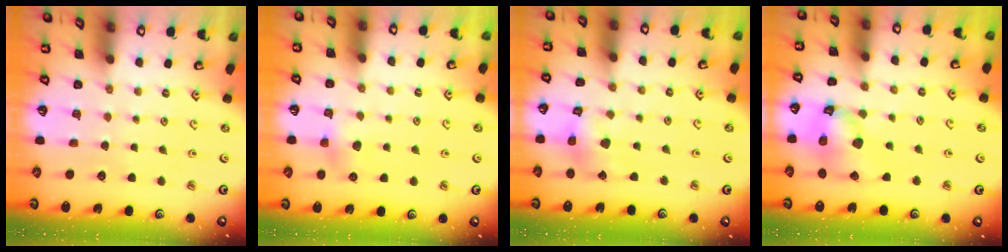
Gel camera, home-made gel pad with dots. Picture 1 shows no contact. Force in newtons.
{"total": 4.4, "press": 4.3, "slide": 0.3}
{"total": 8.4, "press": 8.4, "slide": 0.9}
{"total": 15.3, "press": 15.1, "slide": 2.1}